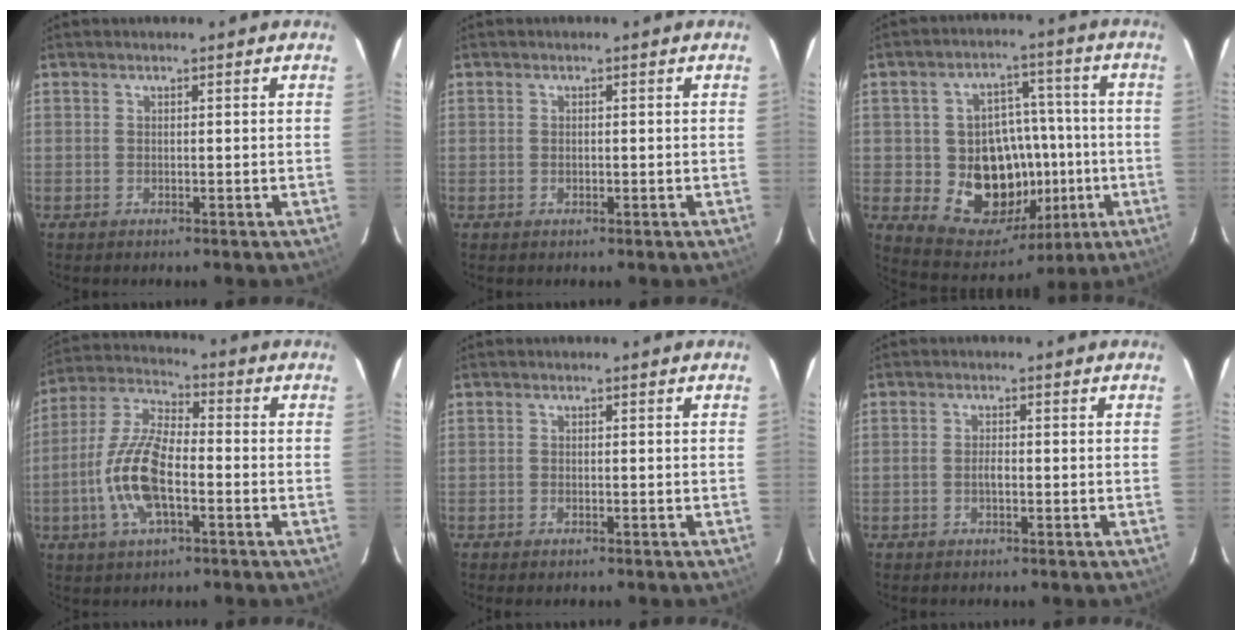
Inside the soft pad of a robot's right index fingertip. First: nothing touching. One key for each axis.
{"total": 0.7, "fx": -0.1, "fy": 0.7, "fz": 0.2, "tx": -0.002, "ty": 0.000, "tz": -0.002}
{"total": 17.5, "fx": -3.1, "fy": 14.5, "fz": 9.4, "tx": -0.185, "ty": 0.023, "tz": -0.018}
{"total": 13.4, "fx": -3.7, "fy": 5.4, "fz": 11.7, "tx": -0.251, "ty": 0.002, "tz": -0.075}
{"total": 0.8, "fx": -0.6, "fy": 0.4, "fz": 0.3, "tx": -0.006, "ty": -0.003, "tz": -0.012}
{"total": 1.5, "fx": -0.5, "fy": 0.7, "fz": 1.2, "tx": -0.025, "ty": 0.003, "tz": -0.010}